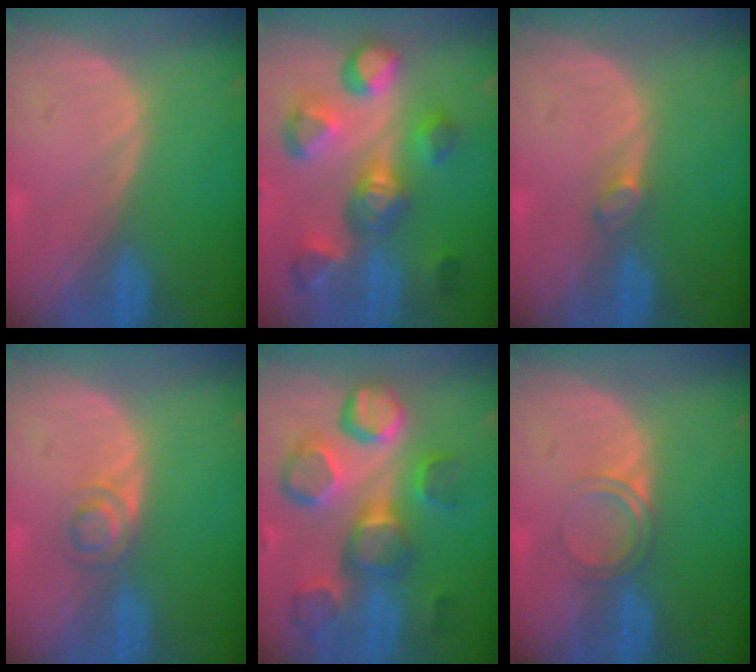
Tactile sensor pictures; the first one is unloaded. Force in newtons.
{"total": 11.0, "press": 10.0, "slide": 4.6}
{"total": 1.4, "press": 1.4, "slide": 0.2}
{"total": 3.0, "press": 2.9, "slide": 0.2}
{"total": 12.2, "press": 11.0, "slide": 5.4}
{"total": 2.8, "press": 2.8, "slide": 0.2}